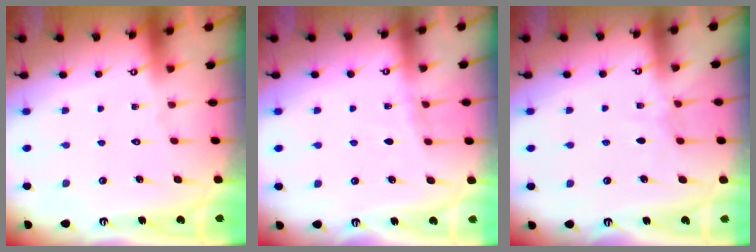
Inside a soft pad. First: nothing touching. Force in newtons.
{"total": 4.8, "press": 4.8, "slide": 0.5}
{"total": 3.6, "press": 3.6, "slide": 0.4}